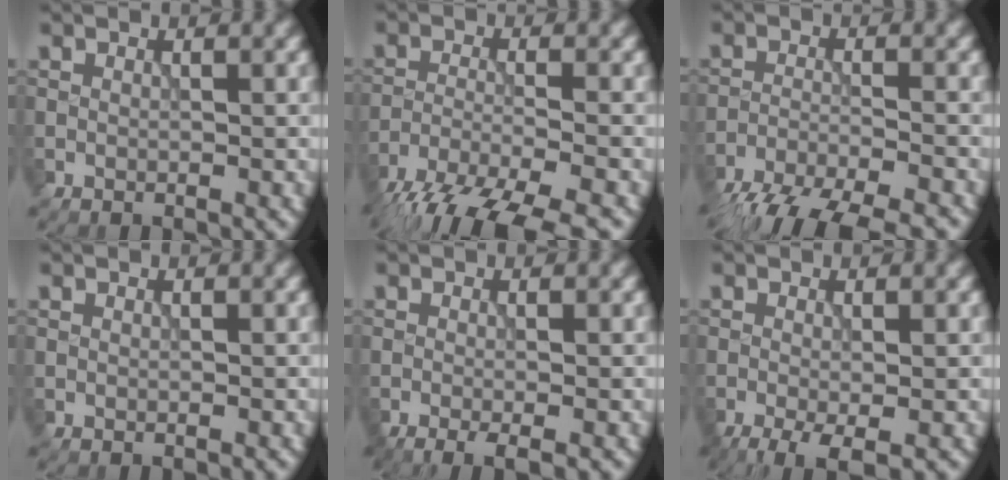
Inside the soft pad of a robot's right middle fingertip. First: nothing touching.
{"total": 10.1, "force": [-8.4, 2.4, 5.2], "torque": [-0.096, -0.033, -0.138]}
{"total": 10.2, "force": [-9.0, 2.4, 4.1], "torque": [-0.069, -0.025, -0.141]}
{"total": 0.0}
{"total": 1.9, "force": [-1.1, 0.4, 1.5], "torque": [-0.024, -0.005, -0.024]}
{"total": 3.3, "force": [-1.7, 0.9, 2.8], "torque": [-0.049, -0.005, -0.030]}